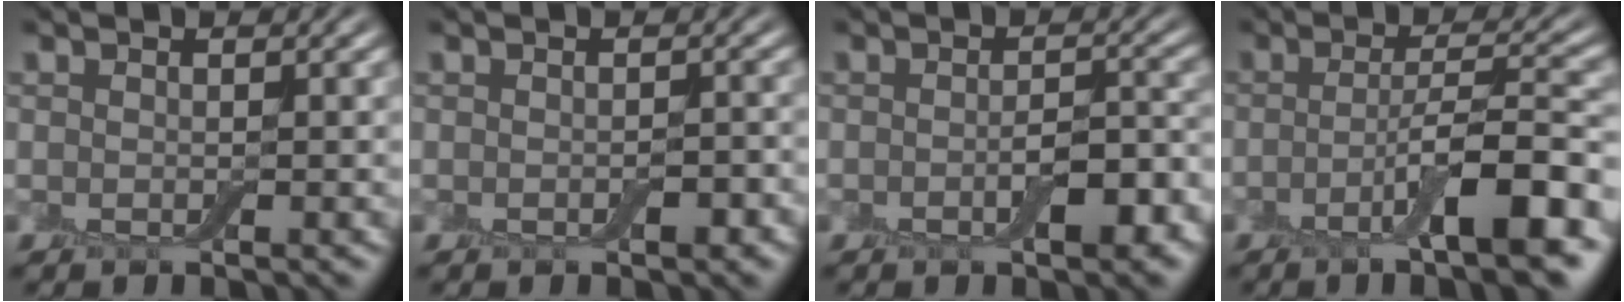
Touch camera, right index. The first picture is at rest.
{"total": 1.3, "force": [-0.5, 0.6, 1.0], "torque": [-0.016, 0.001, -0.006]}
{"total": 3.5, "force": [-1.4, 1.3, 3.0], "torque": [-0.051, 0.000, -0.021]}
{"total": 8.3, "force": [-3.6, 1.4, 7.4], "torque": [-0.112, 0.009, -0.064]}